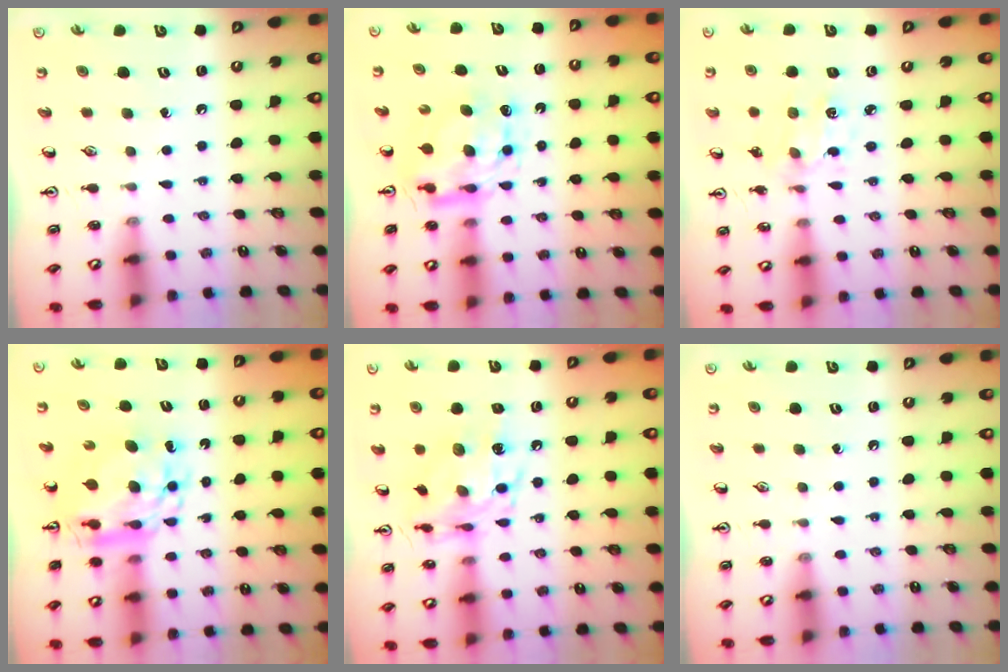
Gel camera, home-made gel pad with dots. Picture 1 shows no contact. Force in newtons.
{"total": 8.6, "press": 8.5, "slide": 0.7}
{"total": 1.9, "press": 1.9, "slide": 0.2}
{"total": 10.8, "press": 10.8, "slide": 1.1}
{"total": 12.9, "press": 12.9, "slide": 0.9}
{"total": 0.0}